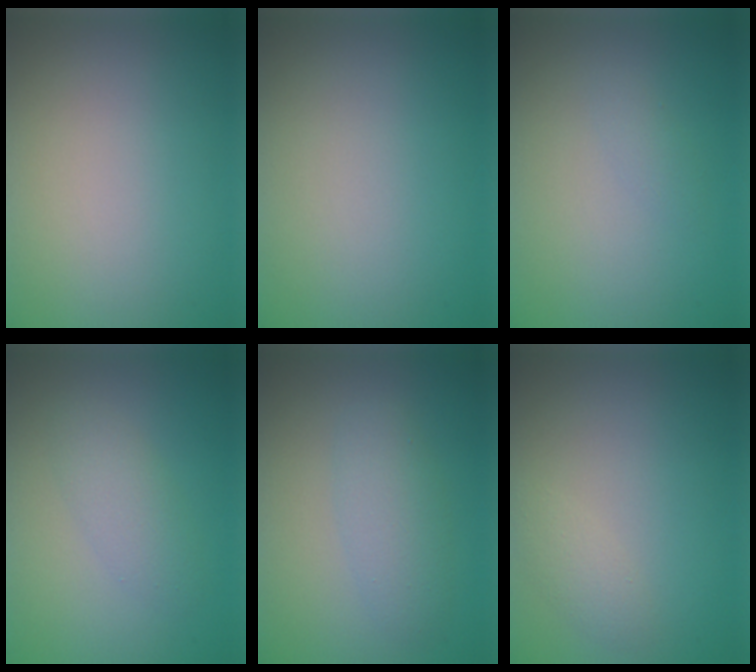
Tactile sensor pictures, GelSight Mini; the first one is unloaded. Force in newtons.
{"total": 0.0}
{"total": 0.8, "press": 0.8, "slide": 0.0}
{"total": 2.4, "press": 2.4, "slide": 0.1}
{"total": 3.0, "press": 3.0, "slide": 0.1}
{"total": 1.3, "press": 1.3, "slide": 0.1}